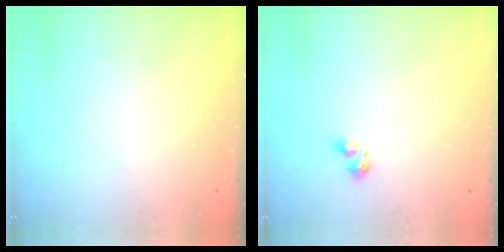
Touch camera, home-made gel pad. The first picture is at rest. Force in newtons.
{"total": 2.4, "press": 2.3, "slide": 0.8}